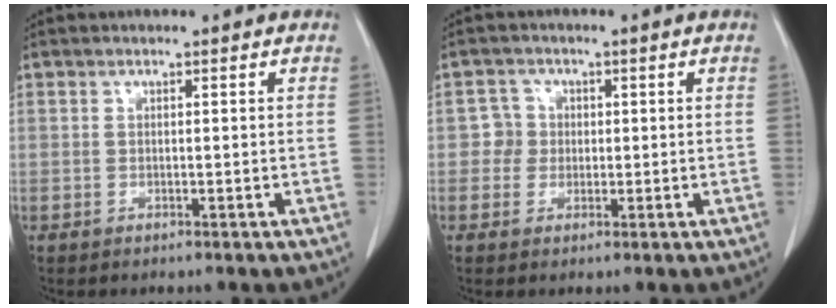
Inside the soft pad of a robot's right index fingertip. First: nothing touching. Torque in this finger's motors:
{"motor_torque": [-0.15, 0.15, -0.03, -0.02]}